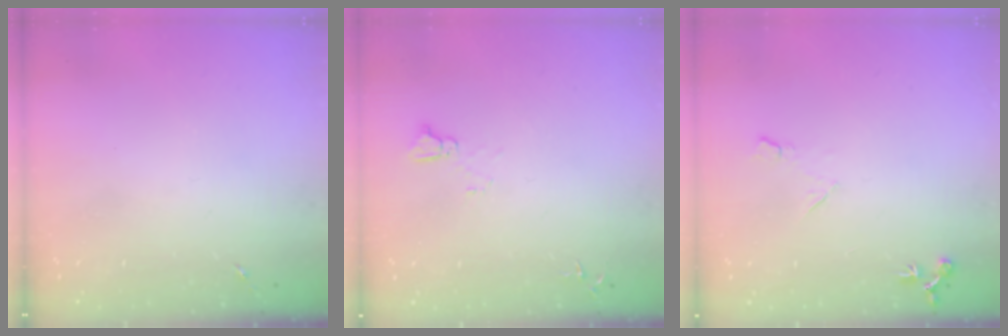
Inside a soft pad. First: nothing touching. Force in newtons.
{"total": 4.1, "press": 4.1, "slide": 0.4}
{"total": 7.0, "press": 7.0, "slide": 0.8}